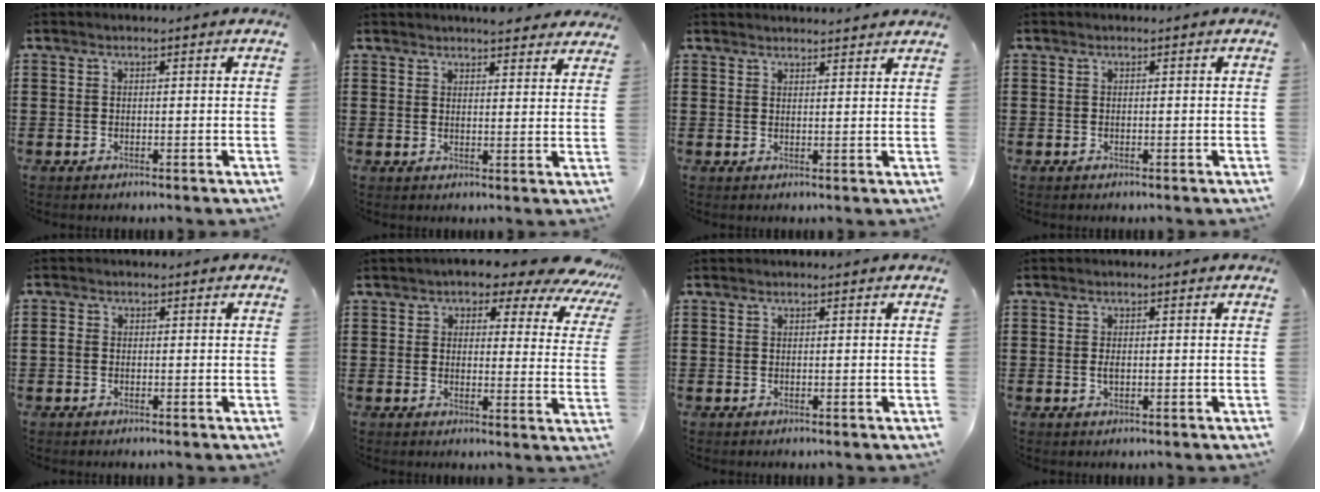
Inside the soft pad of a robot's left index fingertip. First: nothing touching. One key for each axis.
{"total": 3.7, "fx": 3.6, "fy": 0.4, "fz": 0.8, "tx": -0.016, "ty": -0.011, "tz": 0.067}
{"total": 2.1, "fx": 2.1, "fy": -0.1, "fz": 0.1, "tx": -0.006, "ty": -0.002, "tz": 0.040}
{"total": 0.0}
{"total": 1.2, "fx": -0.3, "fy": 0.9, "fz": 0.6, "tx": -0.022, "ty": 0.000, "tz": -0.009}
{"total": 5.3, "fx": 4.5, "fy": 1.6, "fz": 2.2, "tx": -0.051, "ty": -0.026, "tz": 0.071}
{"total": 0.0}
{"total": 1.2, "fx": -0.1, "fy": 0.6, "fz": 1.1, "tx": -0.023, "ty": 0.001, "tz": -0.003}